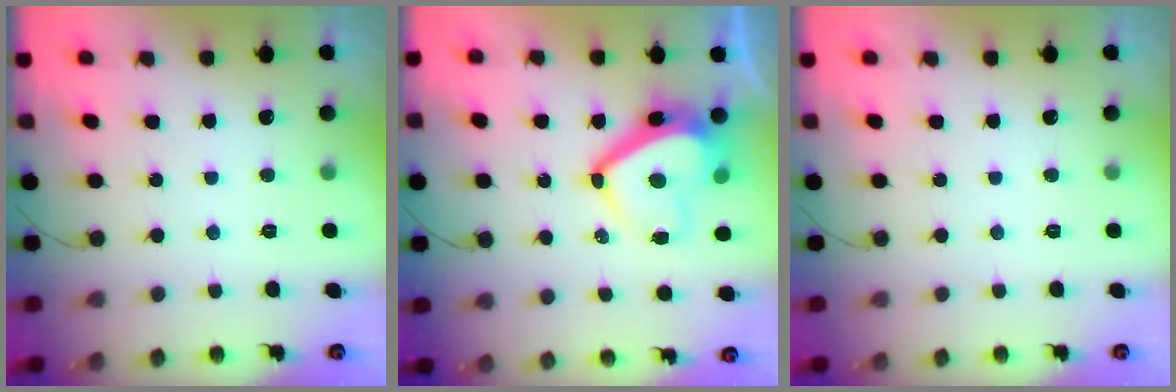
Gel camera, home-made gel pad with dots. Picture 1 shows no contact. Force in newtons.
{"total": 13.4, "press": 13.3, "slide": 1.6}
{"total": 0.0}